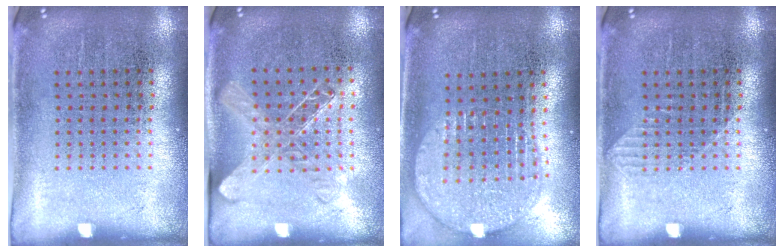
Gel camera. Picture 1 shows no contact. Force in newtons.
{"total": 1.4, "press": 1.3, "slide": 0.6}
{"total": 1.8, "press": 1.5, "slide": 1.0}
{"total": 0.7, "press": 0.6, "slide": 0.2}